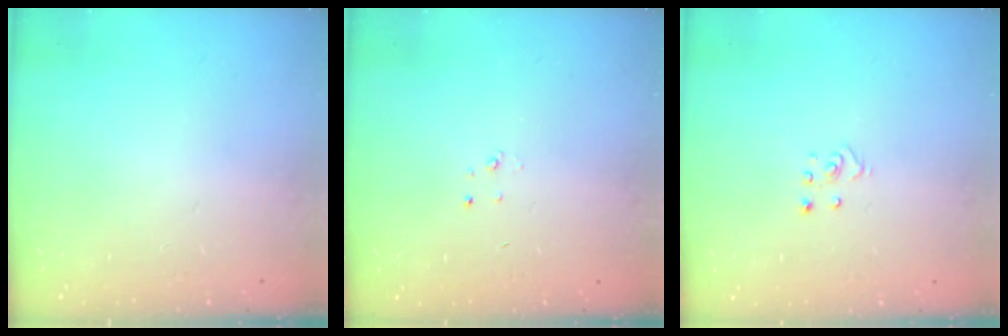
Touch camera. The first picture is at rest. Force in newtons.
{"total": 2.3, "press": 2.3, "slide": 0.3}
{"total": 2.8, "press": 2.8, "slide": 0.3}